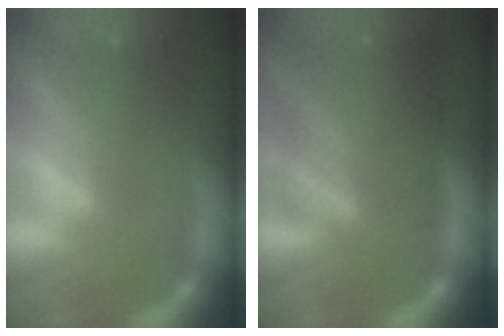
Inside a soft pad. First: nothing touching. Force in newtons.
{"total": 9.5}